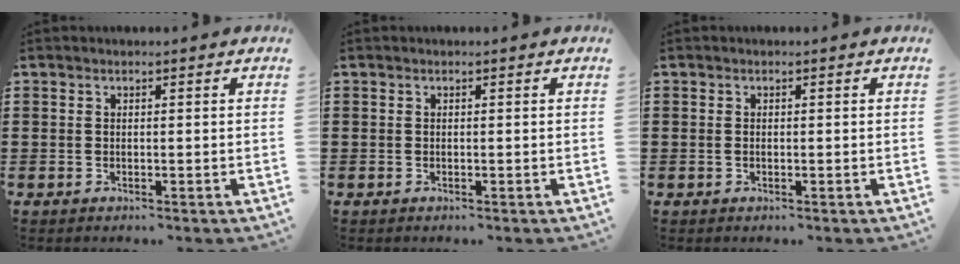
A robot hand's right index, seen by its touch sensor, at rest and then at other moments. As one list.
[{"total": 0.0}, {"total": 0.6, "force": [-0.1, 0.2, 0.5], "torque": [-0.012, 0.000, -0.002]}]